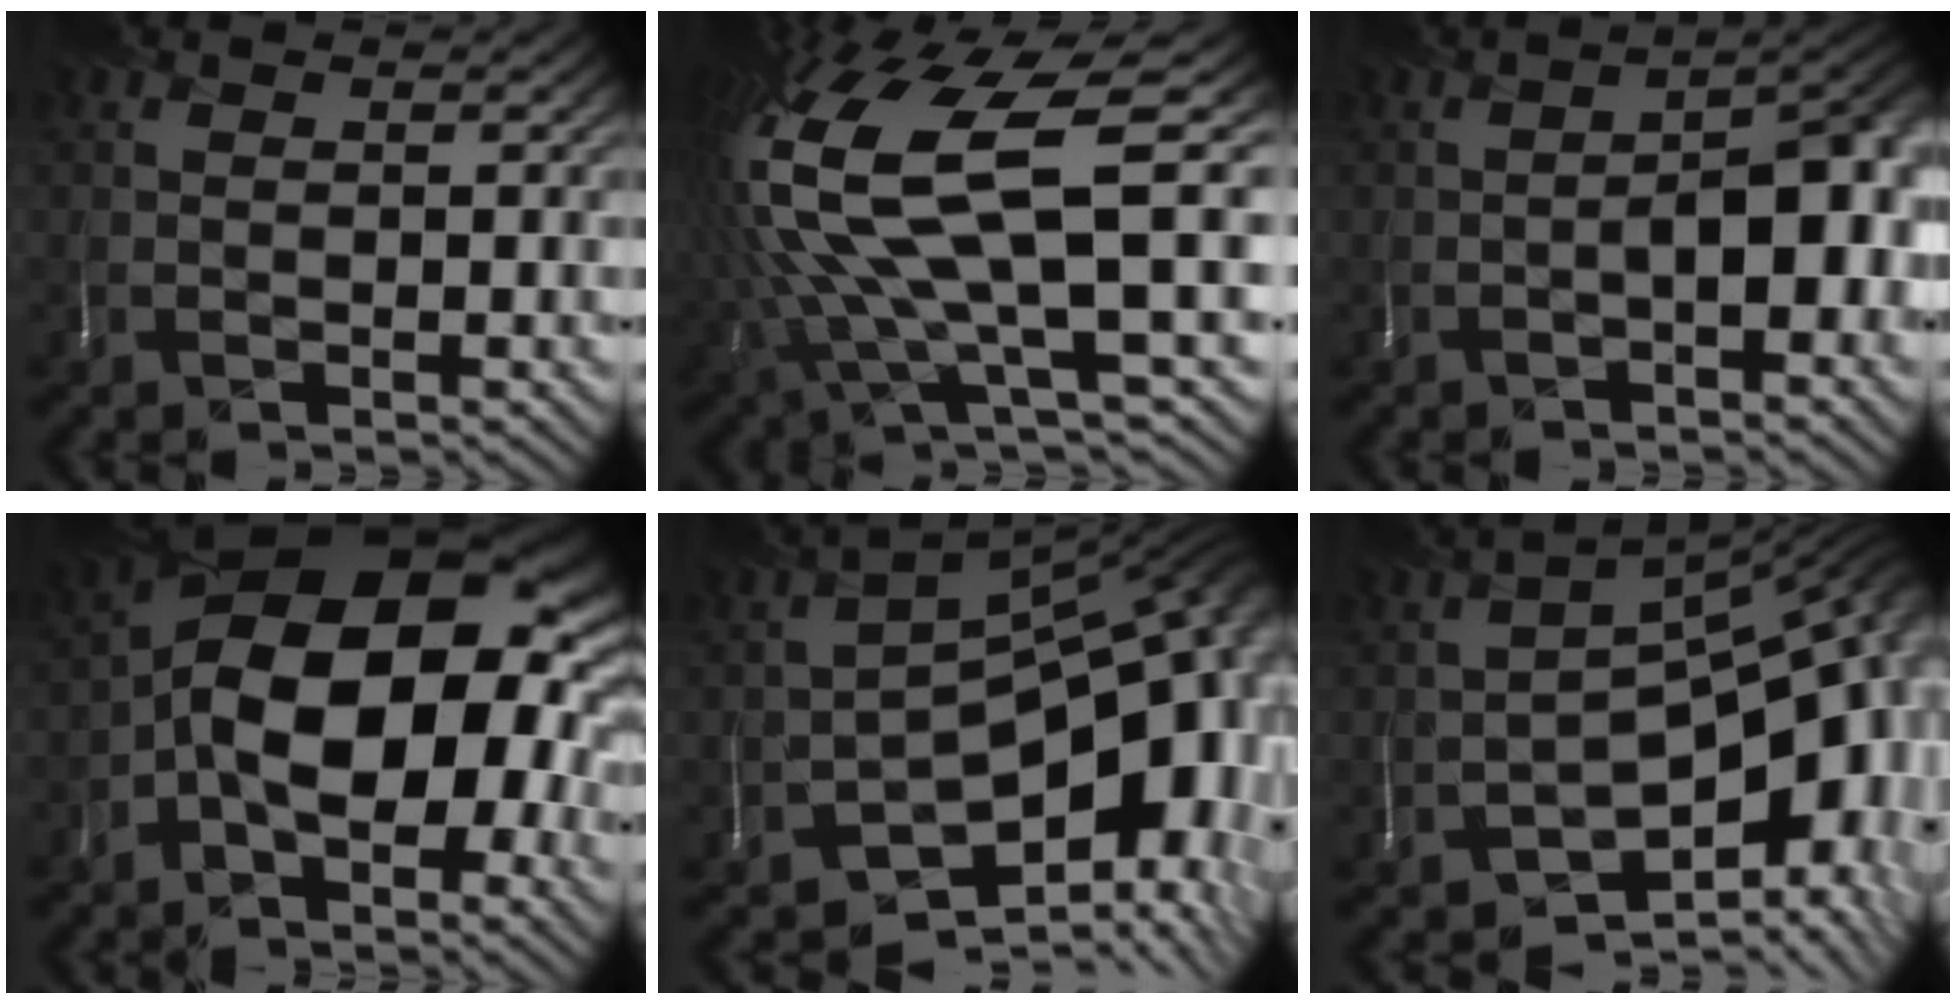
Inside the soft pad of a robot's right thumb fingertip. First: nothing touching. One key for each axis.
{"total": 16.0, "fx": 0.8, "fy": 4.7, "fz": 15.2, "tx": -0.337, "ty": -0.019, "tz": 0.031}
{"total": 6.7, "fx": -1.6, "fy": 2.3, "fz": 6.1, "tx": -0.085, "ty": 0.003, "tz": -0.020}
{"total": 15.6, "fx": -2.0, "fy": 8.8, "fz": 12.7, "tx": -0.201, "ty": 0.014, "tz": -0.040}
{"total": 13.9, "fx": -6.1, "fy": 8.1, "fz": 9.5, "tx": -0.131, "ty": -0.027, "tz": -0.086}
{"total": 12.5, "fx": -5.4, "fy": 7.0, "fz": 8.8, "tx": -0.112, "ty": -0.030, "tz": -0.075}